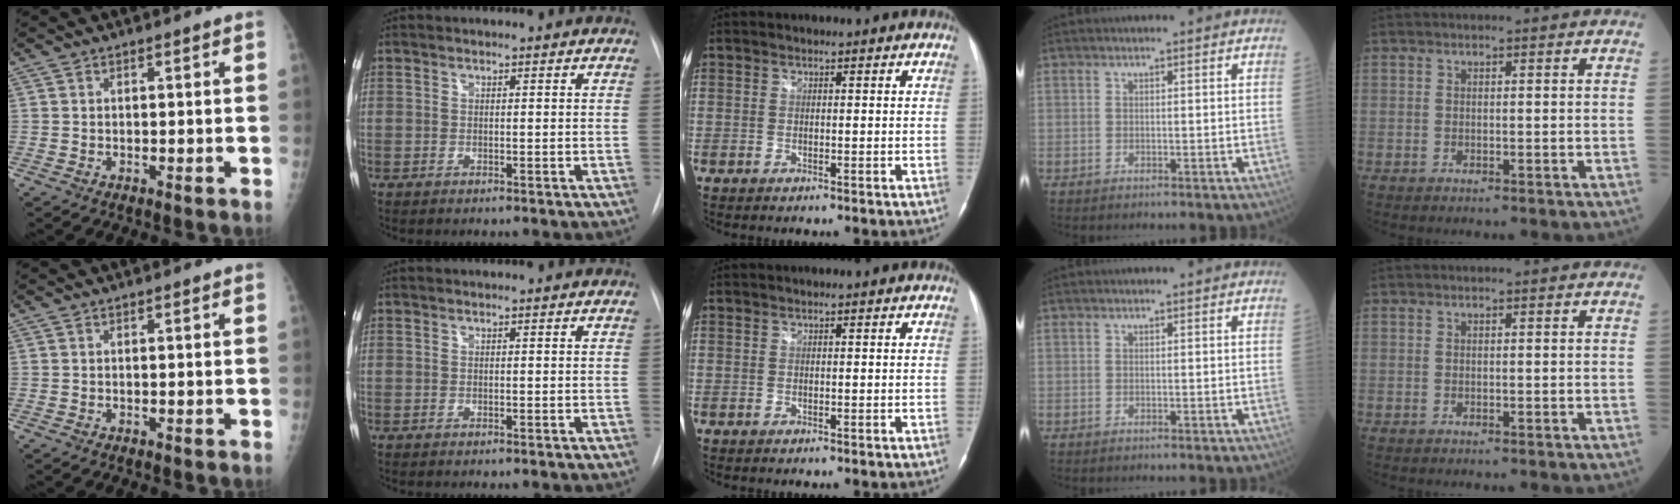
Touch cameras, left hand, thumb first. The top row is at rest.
{}